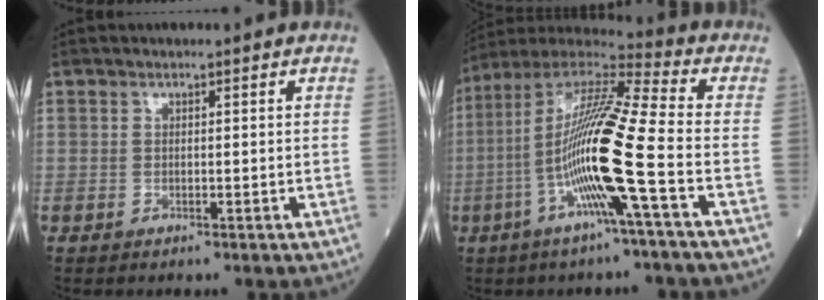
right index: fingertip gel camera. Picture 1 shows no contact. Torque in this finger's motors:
{"motor_torque": [1.32, -0.83, 1.06, 0.21]}